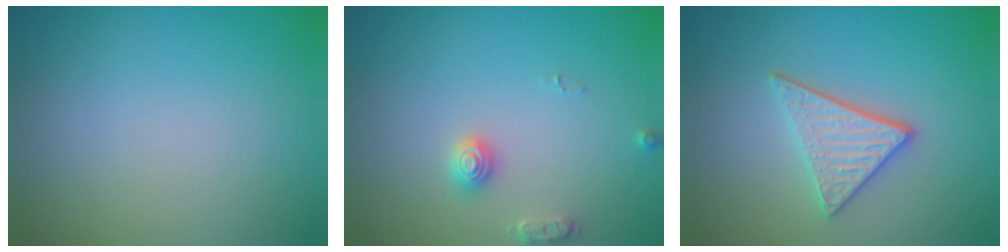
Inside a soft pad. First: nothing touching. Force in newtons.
{"total": 2.0, "press": 2.0, "slide": 0.3}
{"total": 3.5, "press": 3.0, "slide": 1.8}